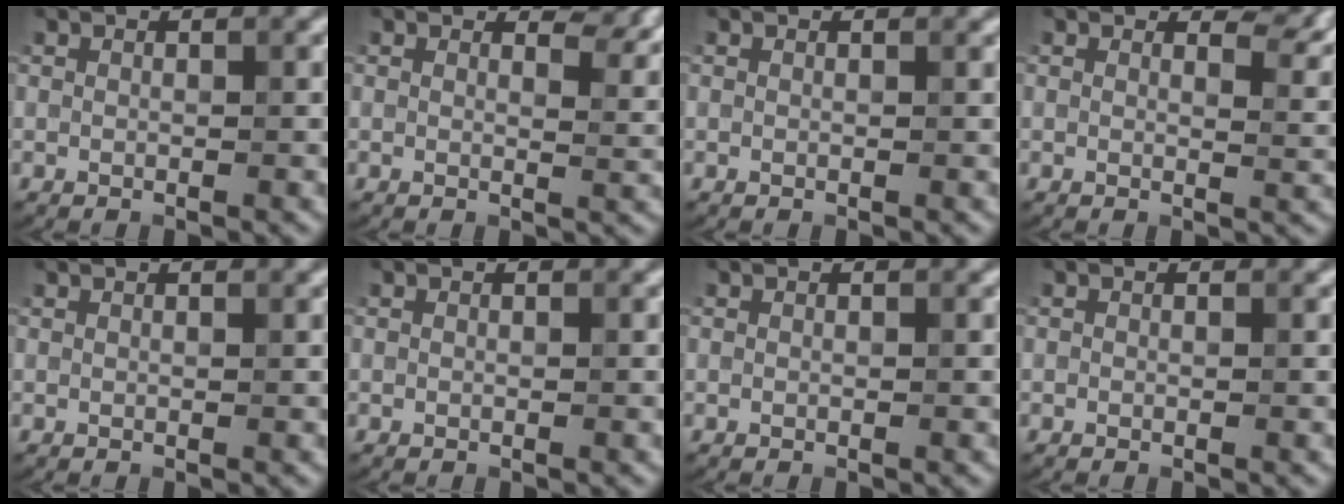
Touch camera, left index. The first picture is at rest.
{"total": 3.4, "force": [2.5, 1.3, 2.0], "torque": [-0.026, -0.003, 0.030]}
{"total": 0.0}
{"total": 3.5, "force": [2.2, 1.6, 2.3], "torque": [-0.027, -0.003, 0.028]}
{"total": 1.0, "force": [0.7, 0.2, 0.7], "torque": [-0.007, 0.002, 0.006]}
{"total": 0.0}
{"total": 0.0}
{"total": 0.0}